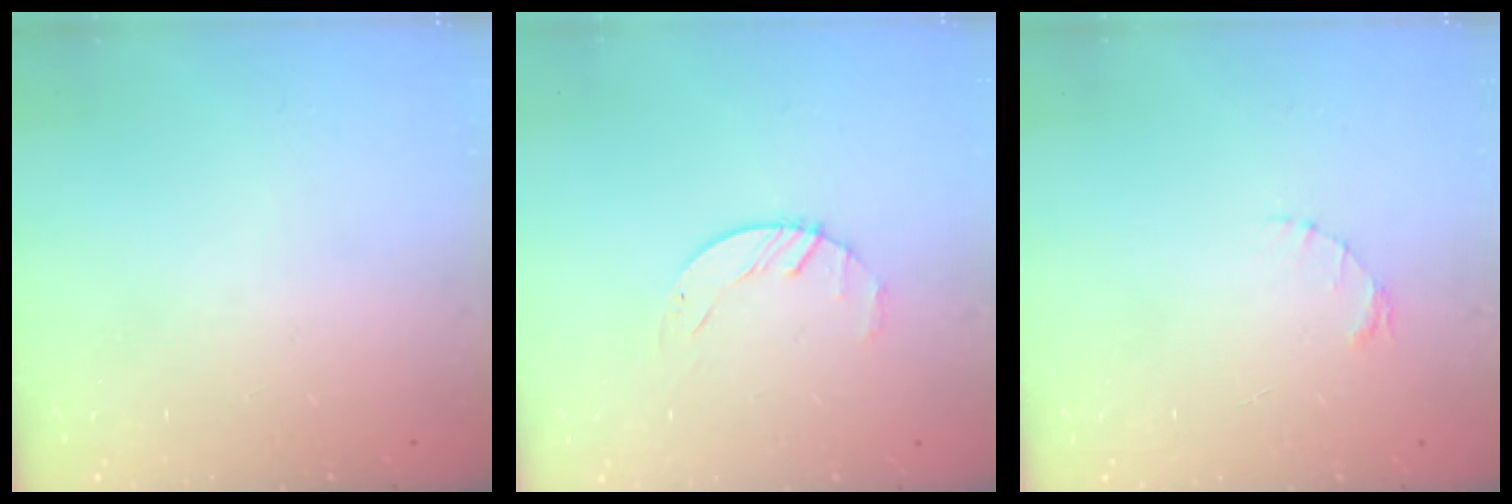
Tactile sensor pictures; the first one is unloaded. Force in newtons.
{"total": 2.1, "press": 2.1, "slide": 0.3}
{"total": 1.6, "press": 1.5, "slide": 0.3}